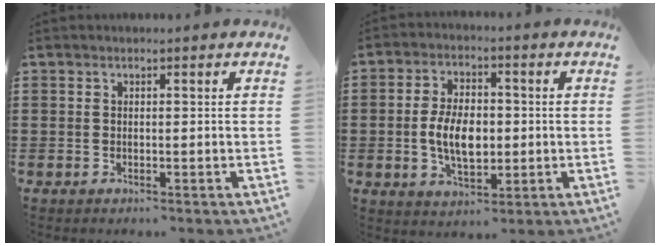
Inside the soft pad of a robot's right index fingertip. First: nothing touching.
{"total": 7.1, "force": [-0.6, 4.2, 5.7], "torque": [-0.111, -0.002, -0.020]}